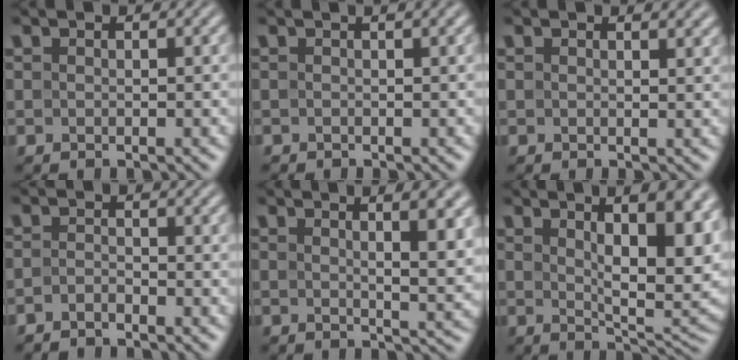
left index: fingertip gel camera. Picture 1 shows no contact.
{"total": 1.3, "force": [0.6, 0.4, 1.0], "torque": [-0.010, 0.002, 0.006]}
{"total": 1.3, "force": [1.1, 0.4, 0.7], "torque": [-0.005, 0.001, 0.014]}
{"total": 1.2, "force": [-1.0, 0.3, 0.5], "torque": [-0.011, -0.001, -0.024]}
{"total": 7.7, "force": [2.7, 2.6, 6.7], "torque": [-0.045, 0.019, 0.023]}
{"total": 12.5, "force": [4.0, 4.9, 10.8], "torque": [-0.121, 0.012, 0.050]}